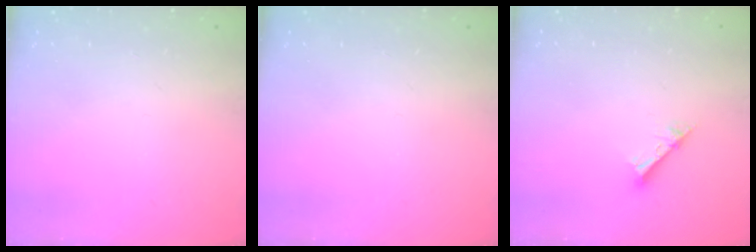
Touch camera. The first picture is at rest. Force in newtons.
{"total": 0.0}
{"total": 2.6, "press": 2.6, "slide": 0.2}